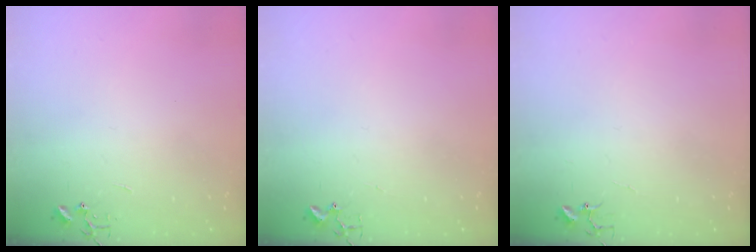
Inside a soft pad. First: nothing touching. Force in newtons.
{"total": 1.7, "press": 1.6, "slide": 0.2}
{"total": 4.0, "press": 4.0, "slide": 0.3}